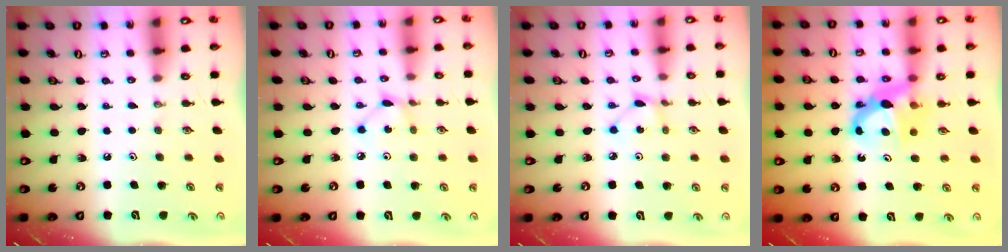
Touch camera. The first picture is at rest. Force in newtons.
{"total": 2.5, "press": 2.5, "slide": 0.1}
{"total": 2.1, "press": 2.1, "slide": 0.2}
{"total": 7.8, "press": 7.8, "slide": 0.4}